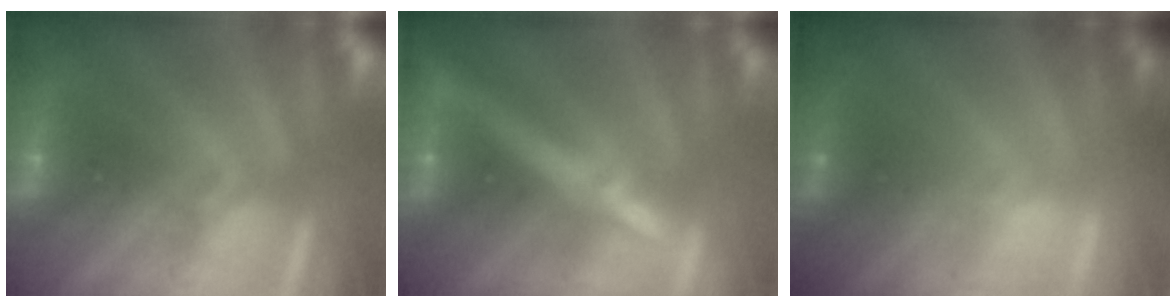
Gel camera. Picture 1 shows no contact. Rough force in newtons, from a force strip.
{"total": 7.5}
{"total": 2.4}